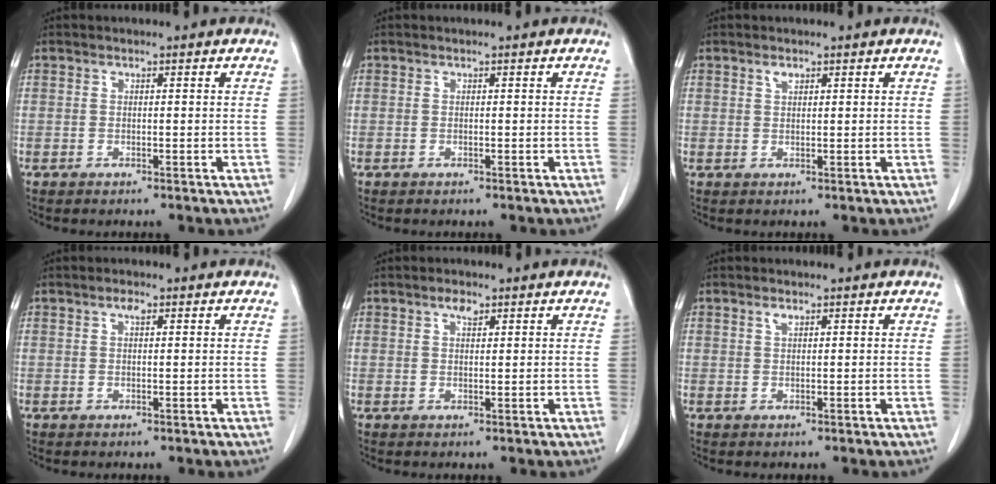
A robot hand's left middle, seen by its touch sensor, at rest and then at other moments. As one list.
[{"total": 0.0}, {"total": 1.1, "force": [0.8, 0.5, 0.5], "torque": [-0.010, -0.002, 0.014]}, {"total": 1.2, "force": [0.7, 0.4, 1.0], "torque": [-0.018, 0.000, 0.011]}, {"total": 1.8, "force": [1.2, 0.7, 1.2], "torque": [-0.022, 0.000, 0.020]}, {"total": 0.9, "force": [0.7, 0.3, 0.5], "torque": [-0.010, -0.002, 0.011]}]